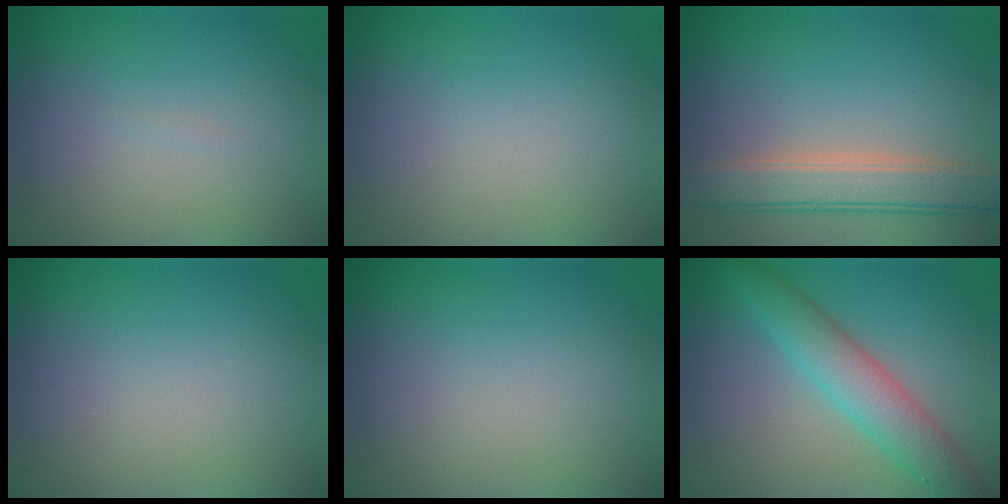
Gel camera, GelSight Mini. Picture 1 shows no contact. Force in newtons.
{"total": 0.0}
{"total": 4.3, "press": 4.3, "slide": 0.4}
{"total": 0.0}
{"total": 0.0}
{"total": 4.7, "press": 4.7, "slide": 0.0}